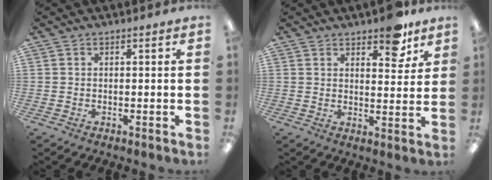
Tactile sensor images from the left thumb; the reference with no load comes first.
{"total": 7.4, "force": [5.6, 3.1, 3.7], "torque": [-0.031, -0.035, 0.093]}